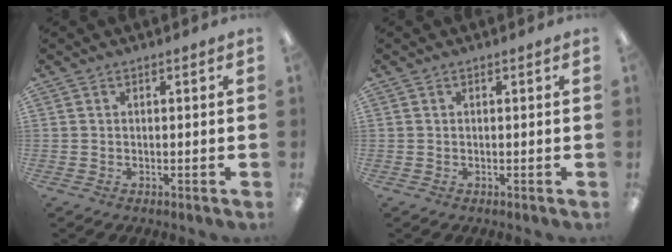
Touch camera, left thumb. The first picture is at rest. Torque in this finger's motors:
{"motor_torque": [-0.17, 0.05, 0.00, 0.00, 0.00]}